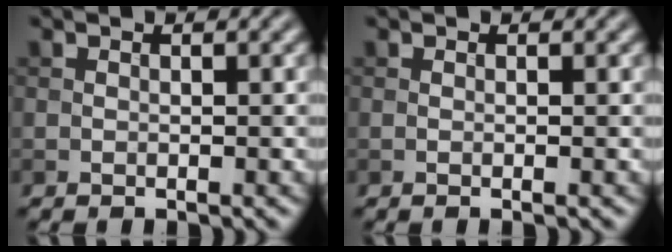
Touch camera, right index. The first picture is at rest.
{"total": 0.6, "force": [-0.1, 0.1, 0.6], "torque": [-0.008, -0.003, -0.003]}